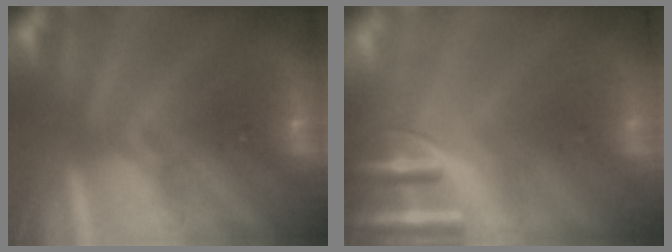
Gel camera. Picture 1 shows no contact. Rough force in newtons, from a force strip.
{"total": 6.5}